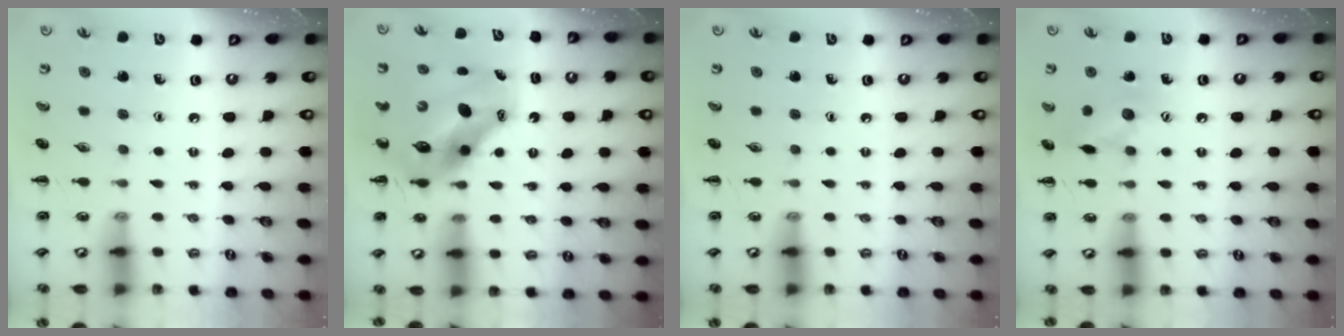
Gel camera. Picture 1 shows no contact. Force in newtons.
{"total": 10.1, "press": 9.7, "slide": 2.7}
{"total": 0.0}
{"total": 9.1, "press": 9.1, "slide": 0.7}